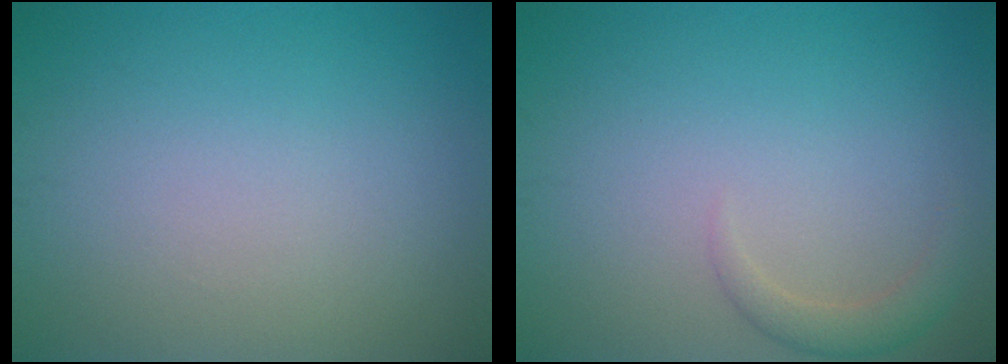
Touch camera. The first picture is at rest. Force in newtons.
{"total": 1.7, "press": 1.7, "slide": 0.1}